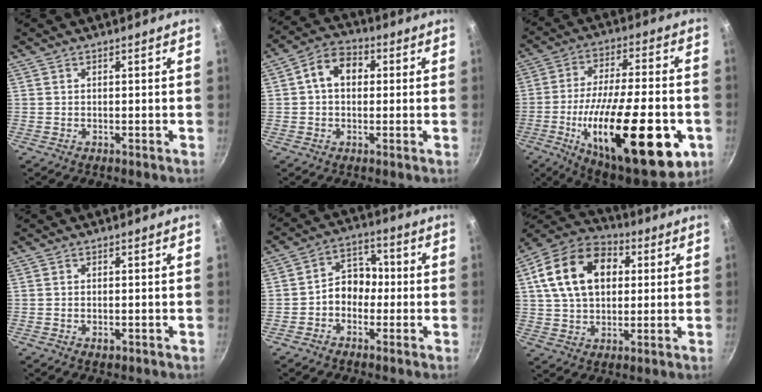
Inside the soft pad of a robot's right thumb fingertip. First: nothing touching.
{"total": 8.1, "force": [1.3, 5.9, 5.3], "torque": [-0.064, 0.020, 0.007]}
{"total": 30.8, "force": [-9.4, 11.2, 27.1], "torque": [-0.397, 0.012, -0.138]}
{"total": 1.4, "force": [-0.5, 0.9, 1.0], "torque": [-0.015, 0.000, -0.007]}
{"total": 7.2, "force": [-1.3, 5.8, 4.2], "torque": [-0.020, 0.031, -0.035]}
{"total": 18.2, "force": [4.5, 12.6, 12.4], "torque": [-0.196, 0.017, 0.065]}